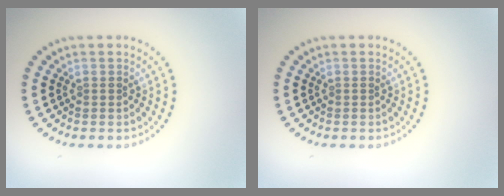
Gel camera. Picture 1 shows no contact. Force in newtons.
{"total": 0.0}